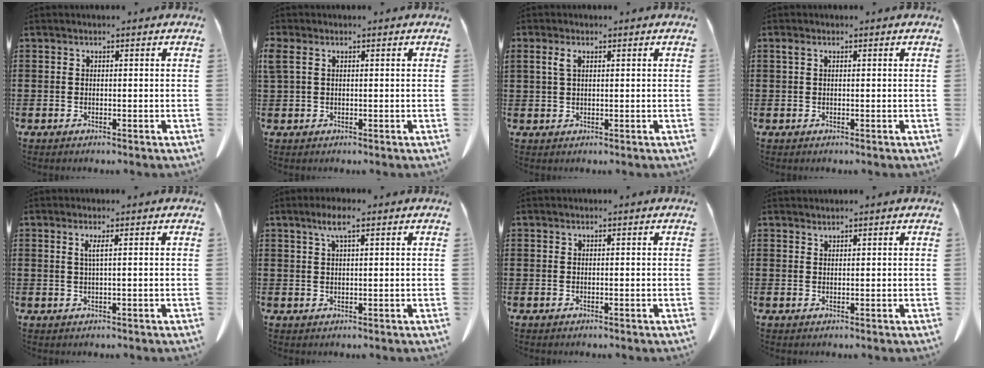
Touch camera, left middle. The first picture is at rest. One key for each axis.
{"total": 1.5, "fx": 0.6, "fy": 0.7, "fz": 1.2, "tx": -0.036, "ty": 0.000, "tz": 0.008}
{"total": 2.1, "fx": 0.9, "fy": 0.9, "fz": 1.7, "tx": -0.039, "ty": 0.004, "tz": 0.016}
{"total": 1.0, "fx": 0.3, "fy": 0.4, "fz": 0.9, "tx": -0.020, "ty": 0.002, "tz": 0.006}
{"total": 1.6, "fx": 0.4, "fy": -0.2, "fz": 1.6, "tx": -0.032, "ty": -0.004, "tz": 0.006}
{"total": 3.3, "fx": 1.7, "fy": 0.6, "fz": 2.7, "tx": -0.057, "ty": 0.004, "tz": 0.029}
{"total": 0.0}
{"total": 0.8, "fx": 0.8, "fy": 0.0, "fz": 0.0, "tx": -0.002, "ty": -0.003, "tz": 0.016}